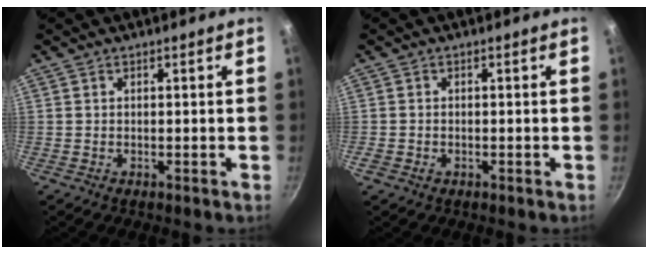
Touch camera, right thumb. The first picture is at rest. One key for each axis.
{"total": 1.2, "fx": -0.6, "fy": 0.9, "fz": 0.6, "tx": -0.011, "ty": 0.000, "tz": -0.011}